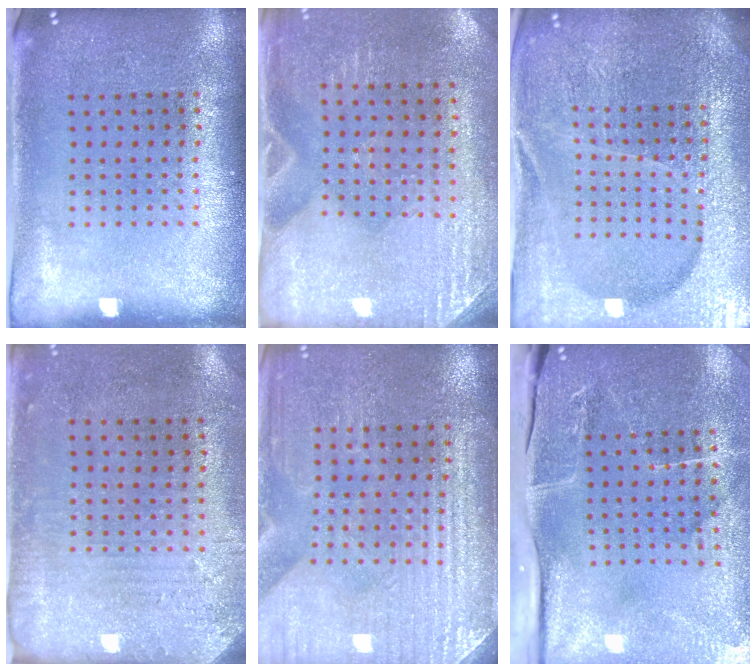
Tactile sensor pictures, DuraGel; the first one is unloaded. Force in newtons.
{"total": 2.8, "press": 2.5, "slide": 1.2}
{"total": 5.6, "press": 5.1, "slide": 2.4}
{"total": 2.8, "press": 2.3, "slide": 1.7}
{"total": 3.2, "press": 3.2, "slide": 0.3}
{"total": 4.2, "press": 3.8, "slide": 1.9}